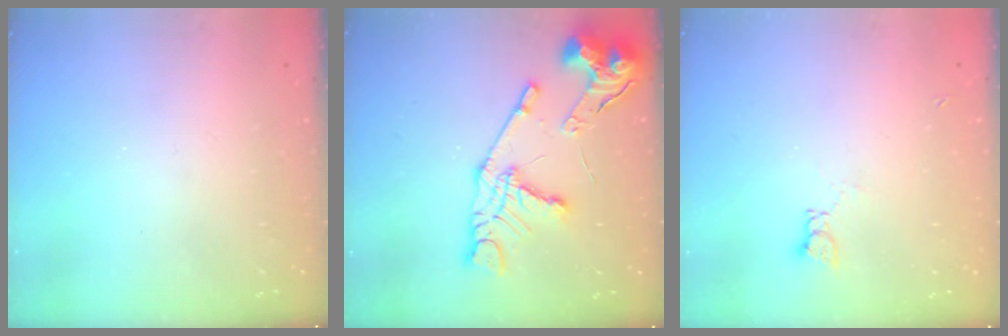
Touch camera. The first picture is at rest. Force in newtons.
{"total": 16.9, "press": 16.8, "slide": 1.7}
{"total": 2.0, "press": 2.0, "slide": 0.3}